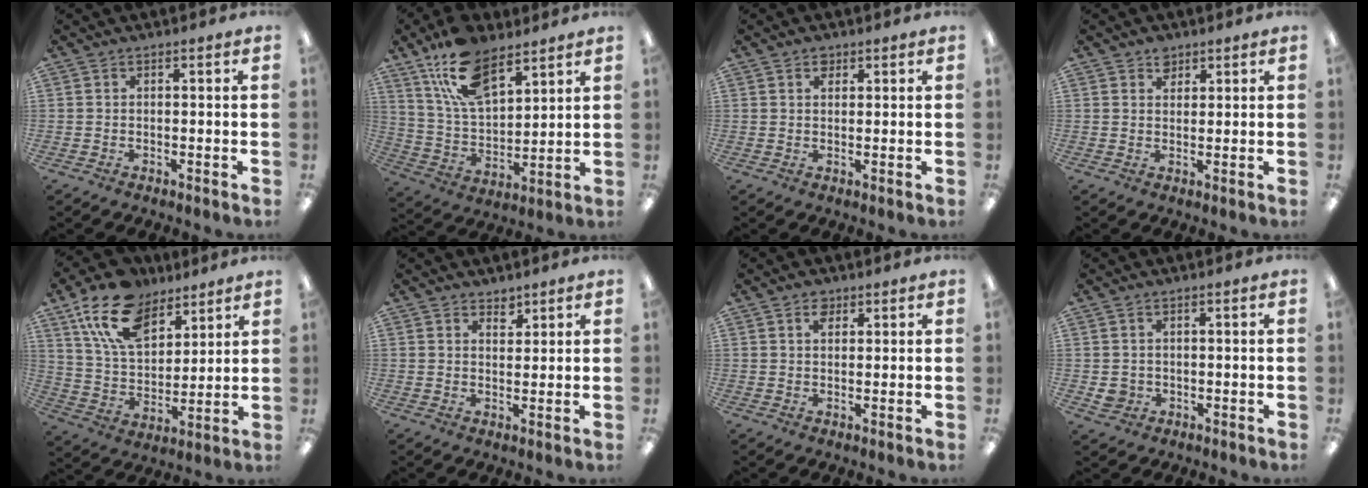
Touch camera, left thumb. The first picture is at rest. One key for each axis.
{"total": 16.5, "fx": 10.9, "fy": 7.8, "fz": 9.5, "tx": -0.192, "ty": -0.036, "tz": 0.203}
{"total": 2.0, "fx": 1.3, "fy": 1.3, "fz": 0.8, "tx": -0.009, "ty": -0.001, "tz": 0.023}
{"total": 2.9, "fx": 2.1, "fy": 1.9, "fz": 0.8, "tx": -0.001, "ty": -0.006, "tz": 0.036}
{"total": 16.4, "fx": 10.6, "fy": 9.2, "fz": 8.4, "tx": -0.162, "ty": -0.039, "tz": 0.199}
{"total": 2.9, "fx": 2.6, "fy": 1.3, "fz": 0.3, "tx": 0.007, "ty": -0.018, "tz": 0.045}
{"total": 4.3, "fx": 2.6, "fy": 2.1, "fz": 2.7, "tx": -0.052, "ty": -0.001, "tz": 0.045}
{"total": 2.7, "fx": 0.1, "fy": 2.5, "fz": 1.0, "tx": -0.011, "ty": 0.001, "tz": 0.001}